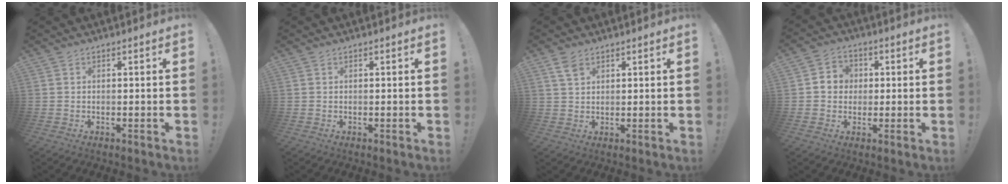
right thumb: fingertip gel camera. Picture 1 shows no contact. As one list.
[{"total": 0.0}, {"total": 4.0, "force": [2.4, 2.1, 2.4], "torque": [-0.033, -0.009, 0.045]}, {"total": 6.0, "force": [0.3, 5.6, 2.1], "torque": [-0.041, 0.011, 0.010]}]